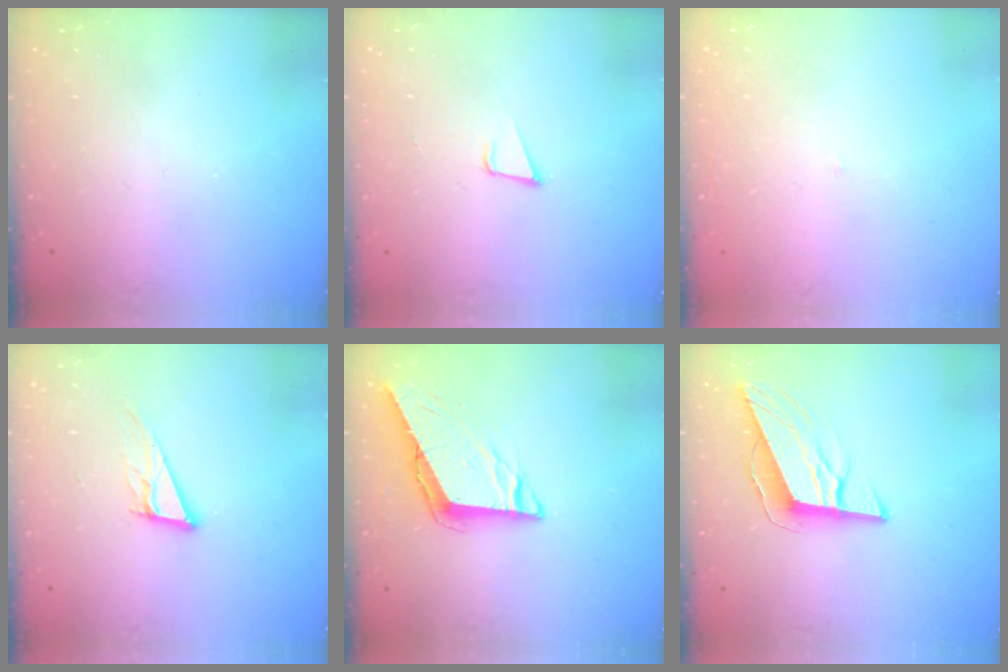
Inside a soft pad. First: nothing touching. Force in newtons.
{"total": 4.8, "press": 3.9, "slide": 2.7}
{"total": 1.7, "press": 1.6, "slide": 0.1}
{"total": 10.9, "press": 10.4, "slide": 3.3}
{"total": 7.7, "press": 7.7, "slide": 0.3}
{"total": 10.8, "press": 10.3, "slide": 3.1}